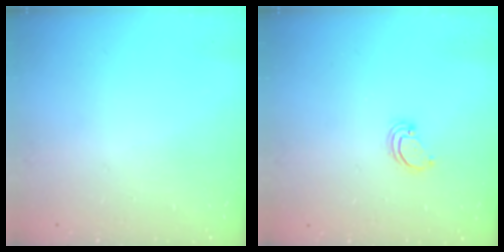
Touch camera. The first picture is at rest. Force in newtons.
{"total": 2.6, "press": 2.6, "slide": 0.1}